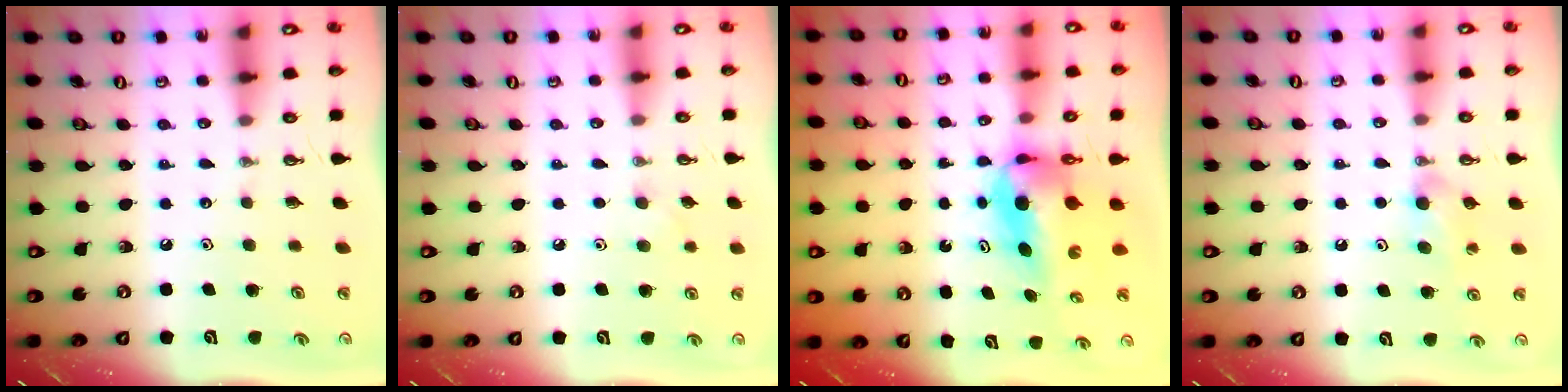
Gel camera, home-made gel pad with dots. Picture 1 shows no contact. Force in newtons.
{"total": 5.8, "press": 5.2, "slide": 2.6}
{"total": 7.4, "press": 6.9, "slide": 2.5}
{"total": 5.9, "press": 4.2, "slide": 4.1}